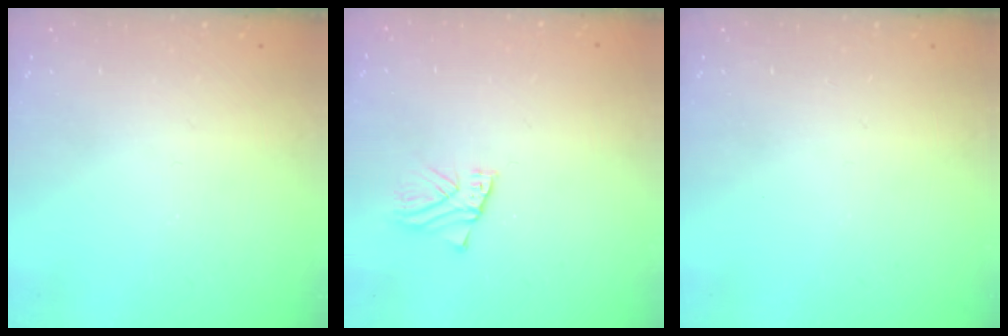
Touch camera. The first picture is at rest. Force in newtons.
{"total": 2.2, "press": 2.2, "slide": 0.2}
{"total": 0.0}